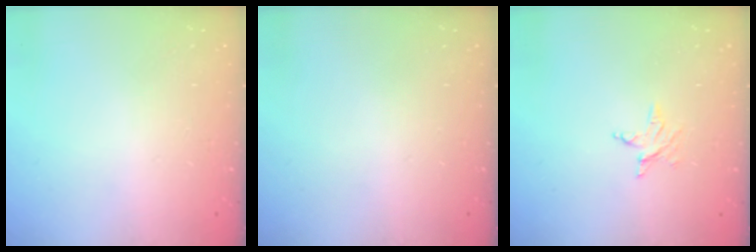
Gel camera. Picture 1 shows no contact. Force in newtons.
{"total": 0.0}
{"total": 2.4, "press": 2.4, "slide": 0.3}